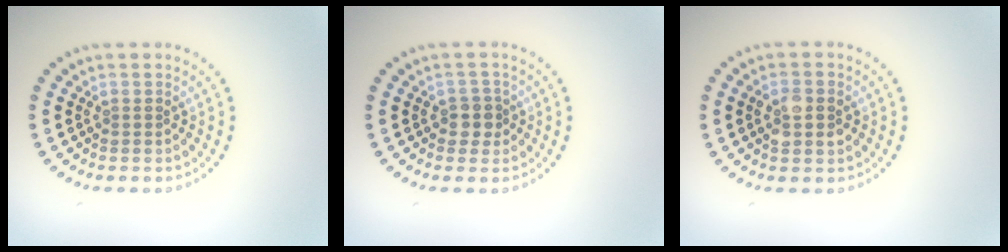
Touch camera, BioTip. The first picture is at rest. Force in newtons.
{"total": 1.8, "press": 1.6, "slide": 0.9}
{"total": 2.8, "press": 2.8, "slide": 0.2}